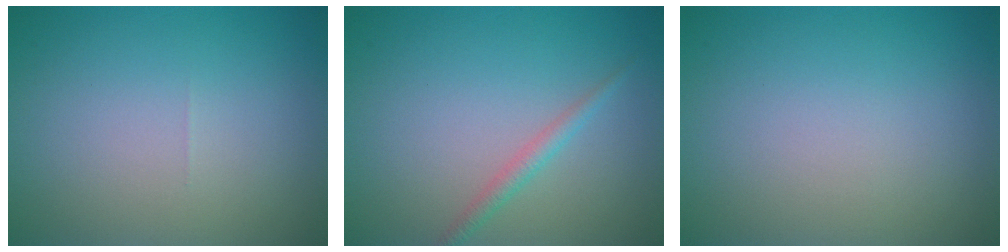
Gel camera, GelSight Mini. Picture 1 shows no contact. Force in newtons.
{"total": 1.4, "press": 1.4, "slide": 0.1}
{"total": 0.0}